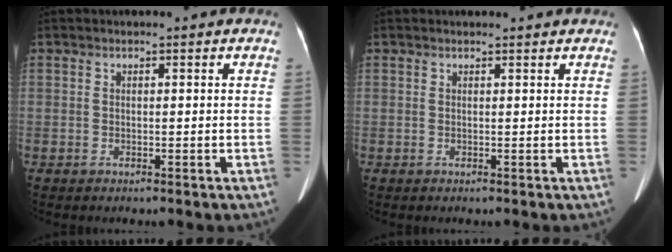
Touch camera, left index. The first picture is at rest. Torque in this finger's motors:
{"motor_torque": [-0.24, -0.23, 0.06, 0.02]}